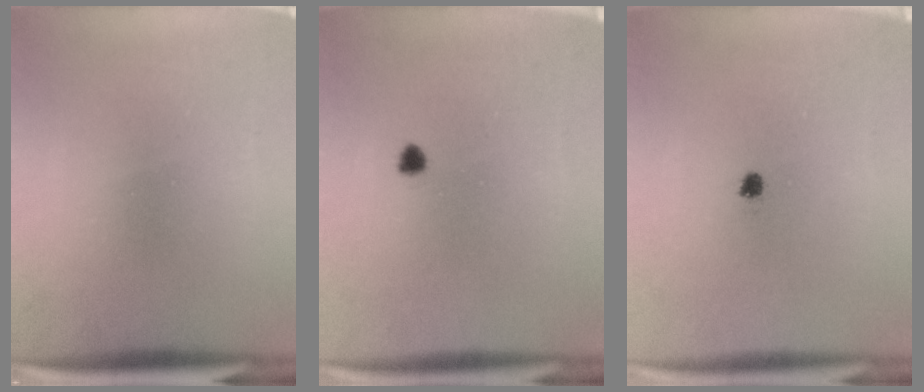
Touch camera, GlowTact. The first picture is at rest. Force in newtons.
{"total": 1.2}
{"total": 1.3}